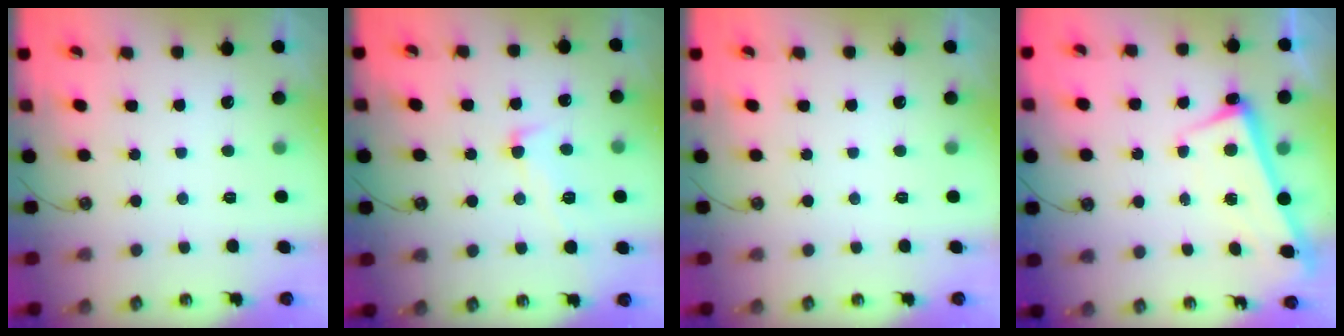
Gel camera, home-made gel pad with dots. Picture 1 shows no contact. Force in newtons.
{"total": 2.1, "press": 1.8, "slide": 1.1}
{"total": 0.0}
{"total": 2.4, "press": 2.3, "slide": 0.9}